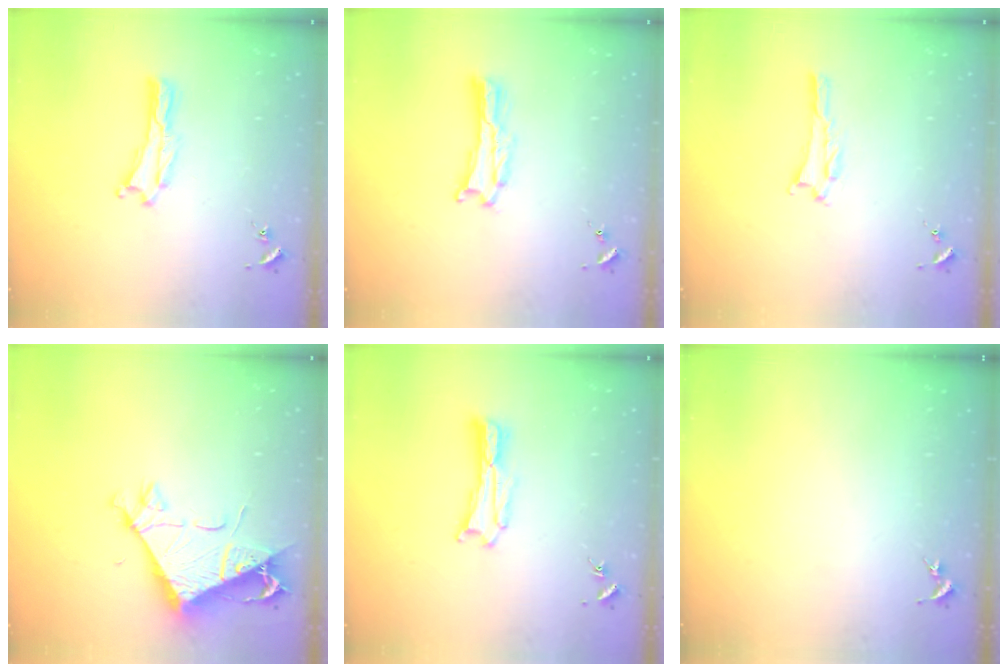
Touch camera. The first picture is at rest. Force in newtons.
{"total": 0.5, "press": 0.5, "slide": 0.1}
{"total": 1.1, "press": 1.0, "slide": 0.1}
{"total": 7.8, "press": 7.8, "slide": 0.5}
{"total": 1.2, "press": 1.1, "slide": 0.2}
{"total": 0.0}